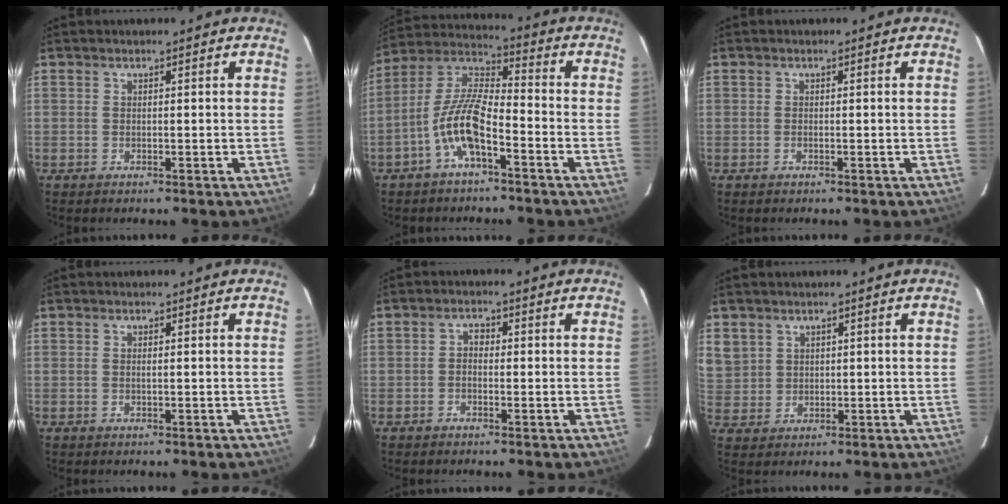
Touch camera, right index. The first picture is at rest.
{"total": 10.6, "force": [-5.2, 3.1, 8.7], "torque": [-0.188, 0.008, -0.102]}
{"total": 0.0}
{"total": 0.5, "force": [0.0, -0.1, 0.5], "torque": [-0.011, 0.001, 0.000]}
{"total": 1.8, "force": [-0.5, 1.3, 1.0], "torque": [-0.018, 0.009, -0.011]}
{"total": 7.4, "force": [3.1, 6.6, 1.6], "torque": [-0.039, 0.014, 0.076]}